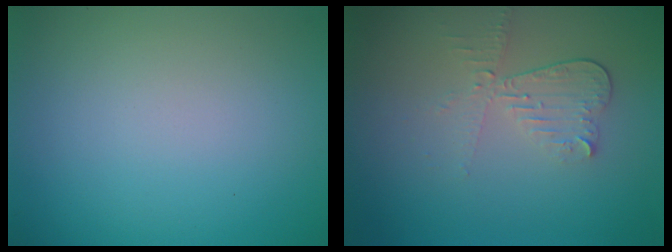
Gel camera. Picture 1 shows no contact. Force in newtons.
{"total": 3.0, "press": 2.6, "slide": 1.4}